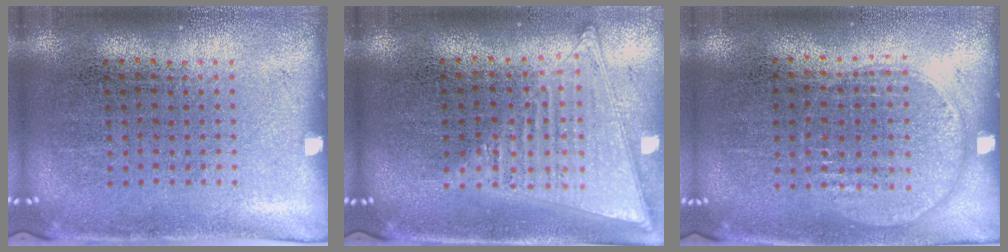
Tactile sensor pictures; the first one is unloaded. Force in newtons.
{"total": 1.4, "press": 1.3, "slide": 0.3}
{"total": 0.9, "press": 0.8, "slide": 0.4}